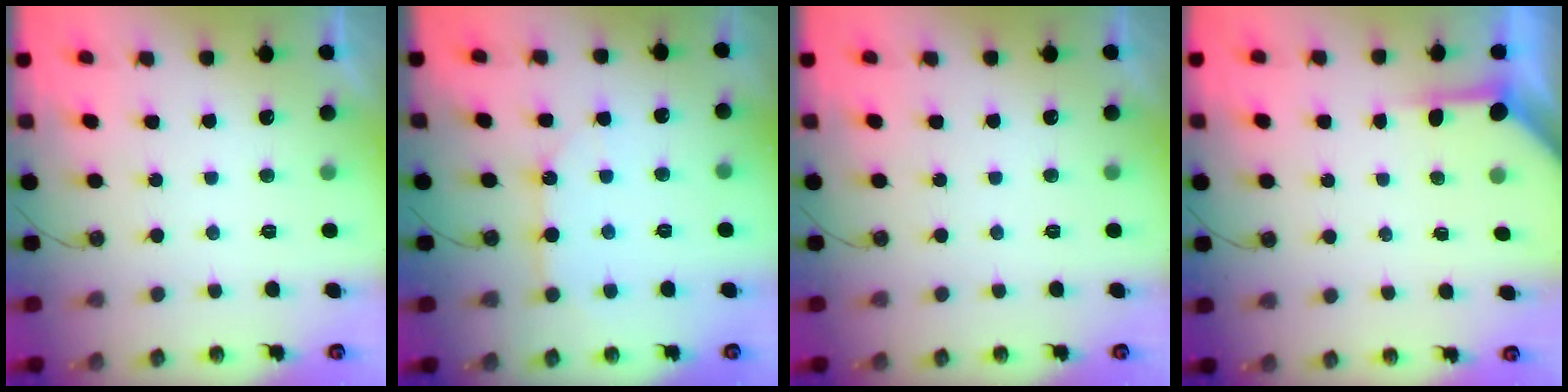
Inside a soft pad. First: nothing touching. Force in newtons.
{"total": 9.1, "press": 9.1, "slide": 0.9}
{"total": 0.0}
{"total": 3.9, "press": 3.8, "slide": 0.4}